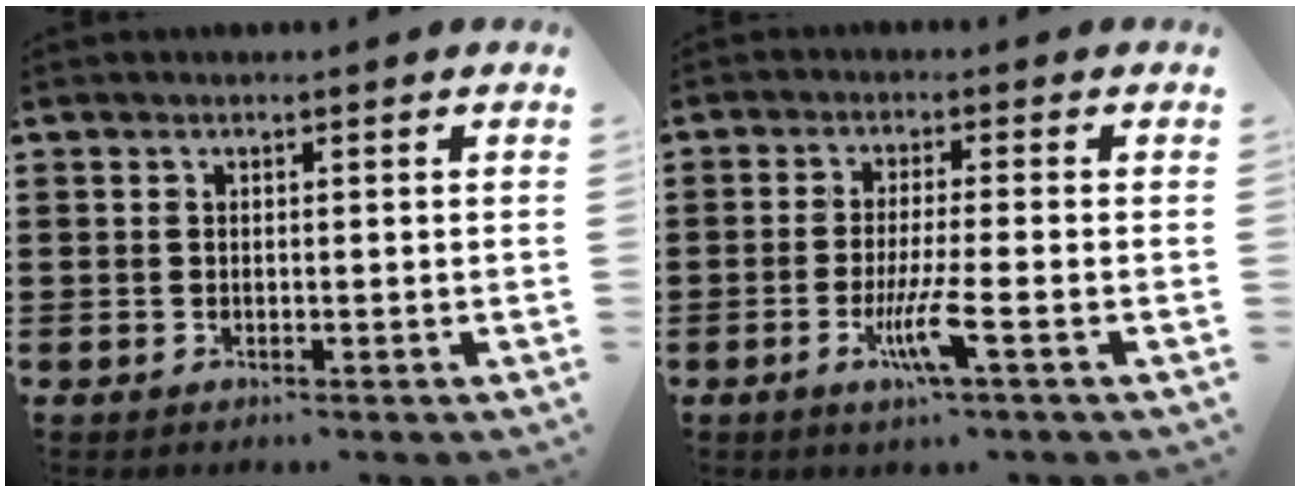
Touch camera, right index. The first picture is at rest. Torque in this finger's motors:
{"motor_torque": [0.29, 0.26, 0.48, 0.11]}